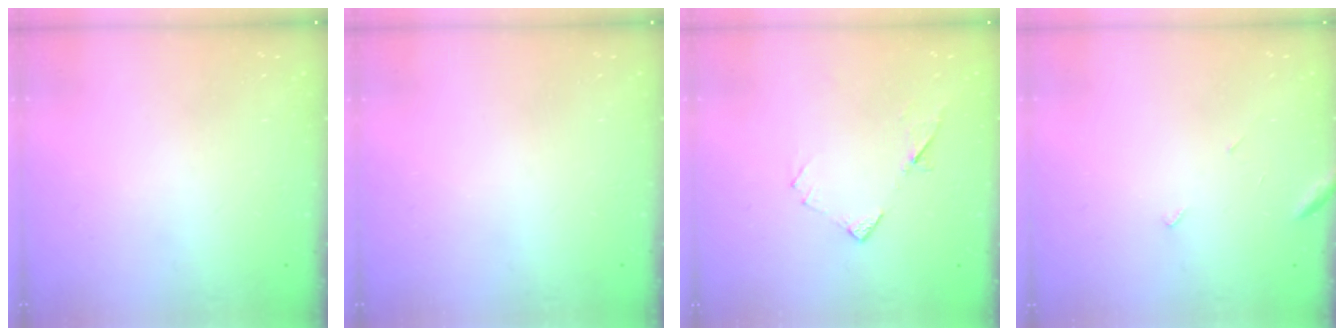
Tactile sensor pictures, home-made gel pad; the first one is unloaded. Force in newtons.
{"total": 0.0}
{"total": 7.2, "press": 7.2, "slide": 0.5}
{"total": 3.3, "press": 3.2, "slide": 0.4}